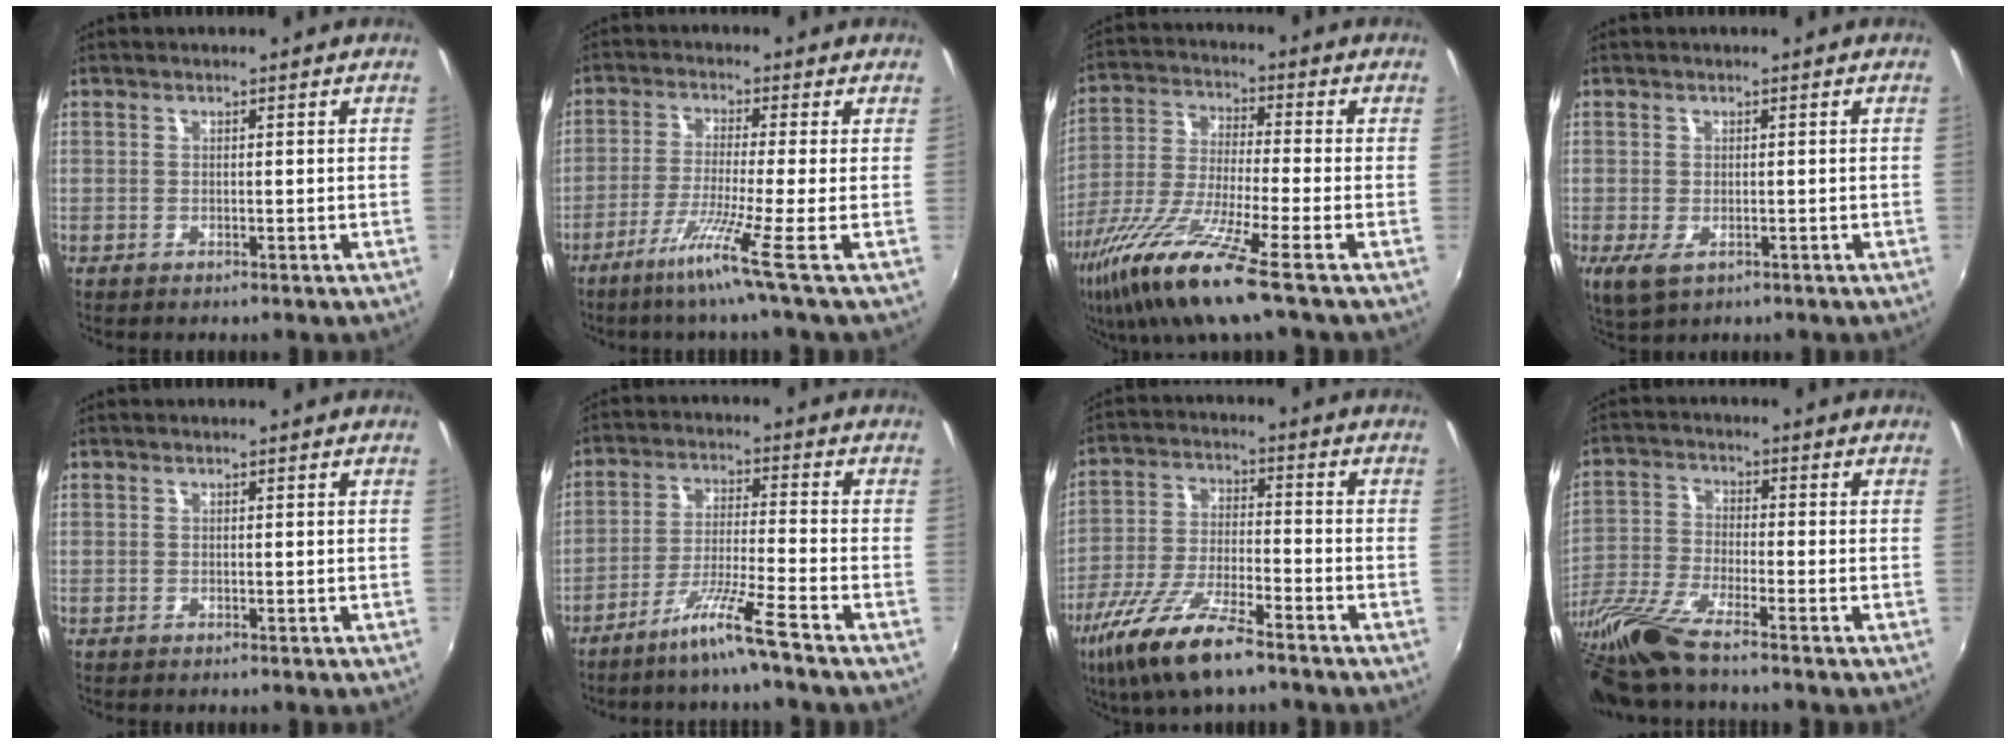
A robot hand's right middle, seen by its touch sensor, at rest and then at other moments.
{"total": 6.6, "force": [-3.6, -2.4, 5.0], "torque": [-0.122, -0.016, -0.074]}
{"total": 15.7, "force": [-9.8, 1.0, 12.2], "torque": [-0.261, -0.040, -0.188]}
{"total": 3.9, "force": [-1.4, 2.1, 3.0], "torque": [-0.057, -0.016, -0.019]}
{"total": 0.0}
{"total": 7.0, "force": [-5.4, -1.6, 4.2], "torque": [-0.095, 0.000, -0.098]}
{"total": 13.9, "force": [-9.4, 3.3, 9.7], "torque": [-0.204, -0.030, -0.180]}
{"total": 12.8, "force": [-10.3, 0.8, 7.4], "torque": [-0.163, -0.039, -0.203]}